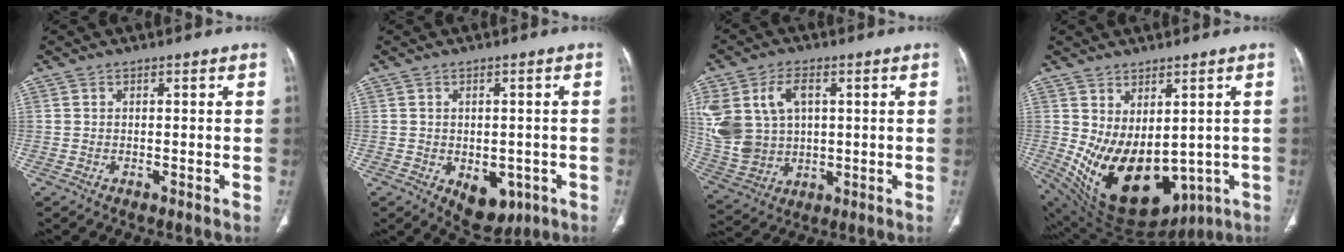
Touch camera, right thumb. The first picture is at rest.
{"total": 7.5, "force": [-2.5, 4.8, 5.2], "torque": [-0.043, 0.004, -0.017]}
{"total": 15.5, "force": [3.9, 10.9, 10.4], "torque": [-0.228, 0.001, 0.095]}
{"total": 20.0, "force": [-2.7, 12.2, 15.7], "torque": [-0.251, -0.023, 0.002]}